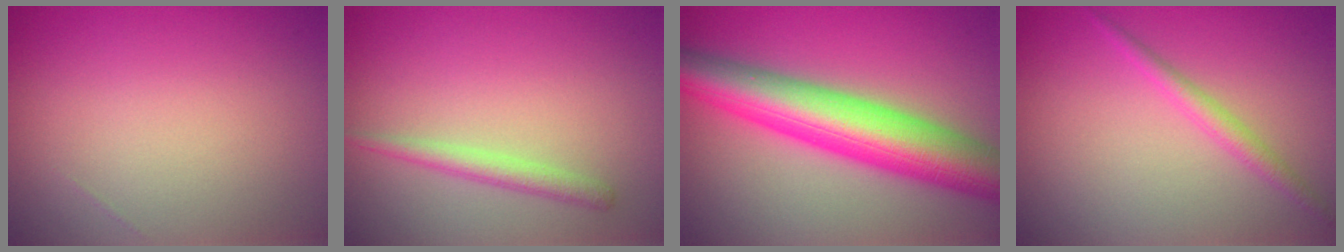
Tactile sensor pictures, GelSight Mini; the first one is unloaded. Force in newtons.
{"total": 1.8, "press": 1.8, "slide": 0.1}
{"total": 10.2, "press": 10.2, "slide": 0.3}
{"total": 1.7, "press": 1.7, "slide": 0.1}